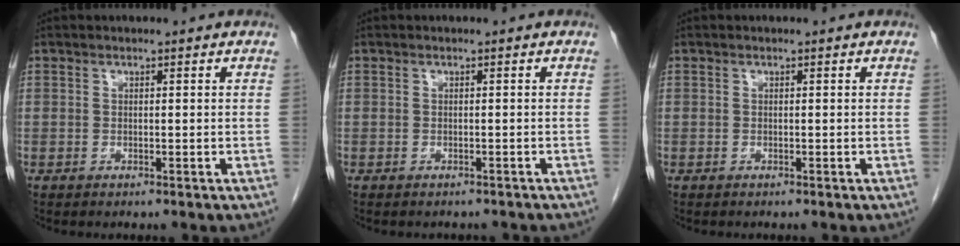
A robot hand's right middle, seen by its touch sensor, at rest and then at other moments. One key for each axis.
{"total": 4.4, "fx": -3.8, "fy": 1.6, "fz": 1.3, "tx": -0.017, "ty": -0.002, "tz": -0.040}
{"total": 0.0}